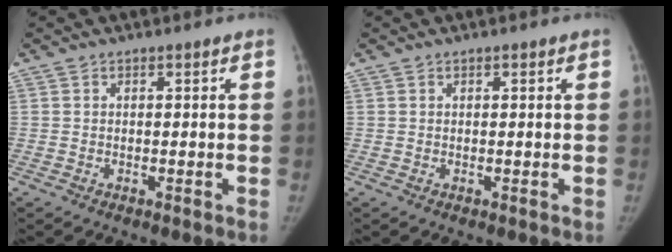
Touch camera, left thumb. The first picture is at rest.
{"total": 0.0}